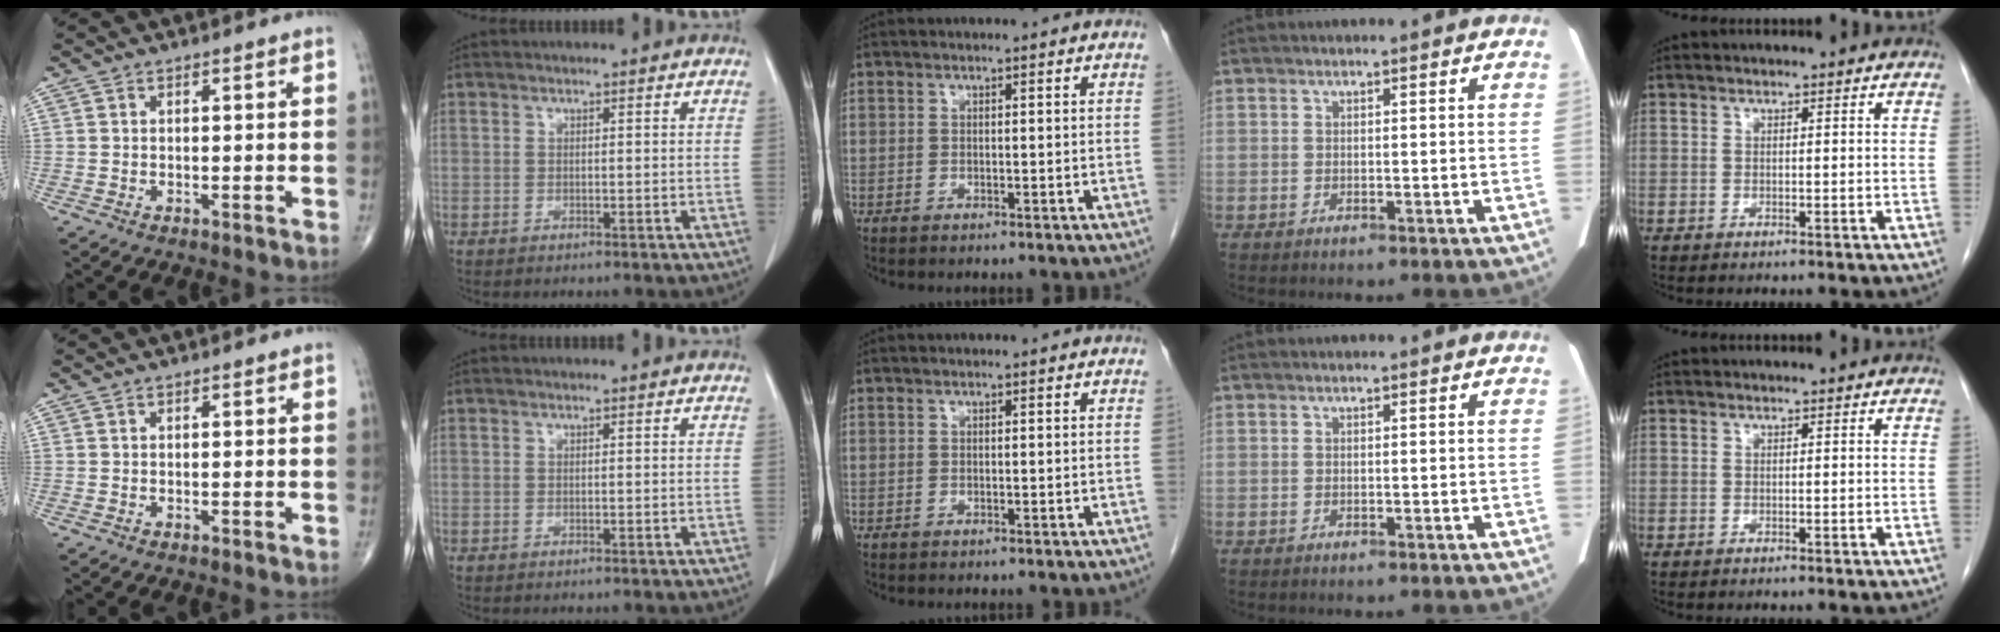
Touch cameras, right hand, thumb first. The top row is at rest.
{}